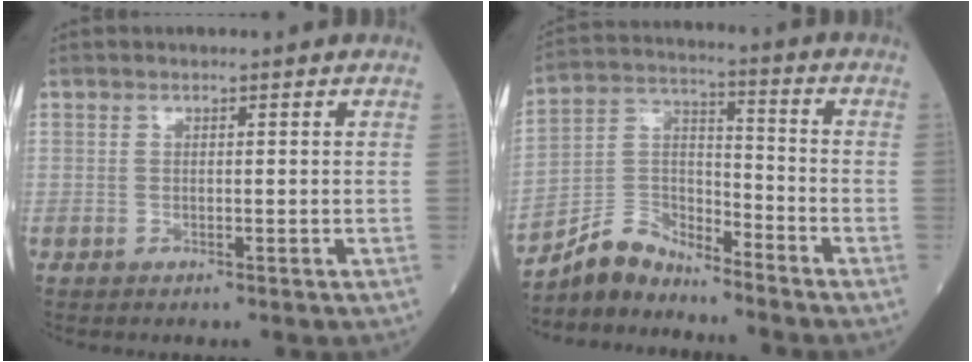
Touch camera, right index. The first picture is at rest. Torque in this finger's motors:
{"motor_torque": [0.58, -0.89, -0.15, -0.16]}